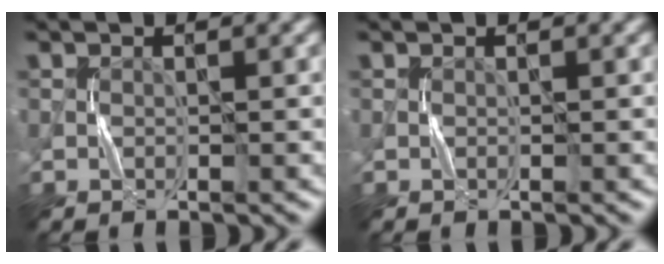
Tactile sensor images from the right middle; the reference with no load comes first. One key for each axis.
{"total": 0.0}